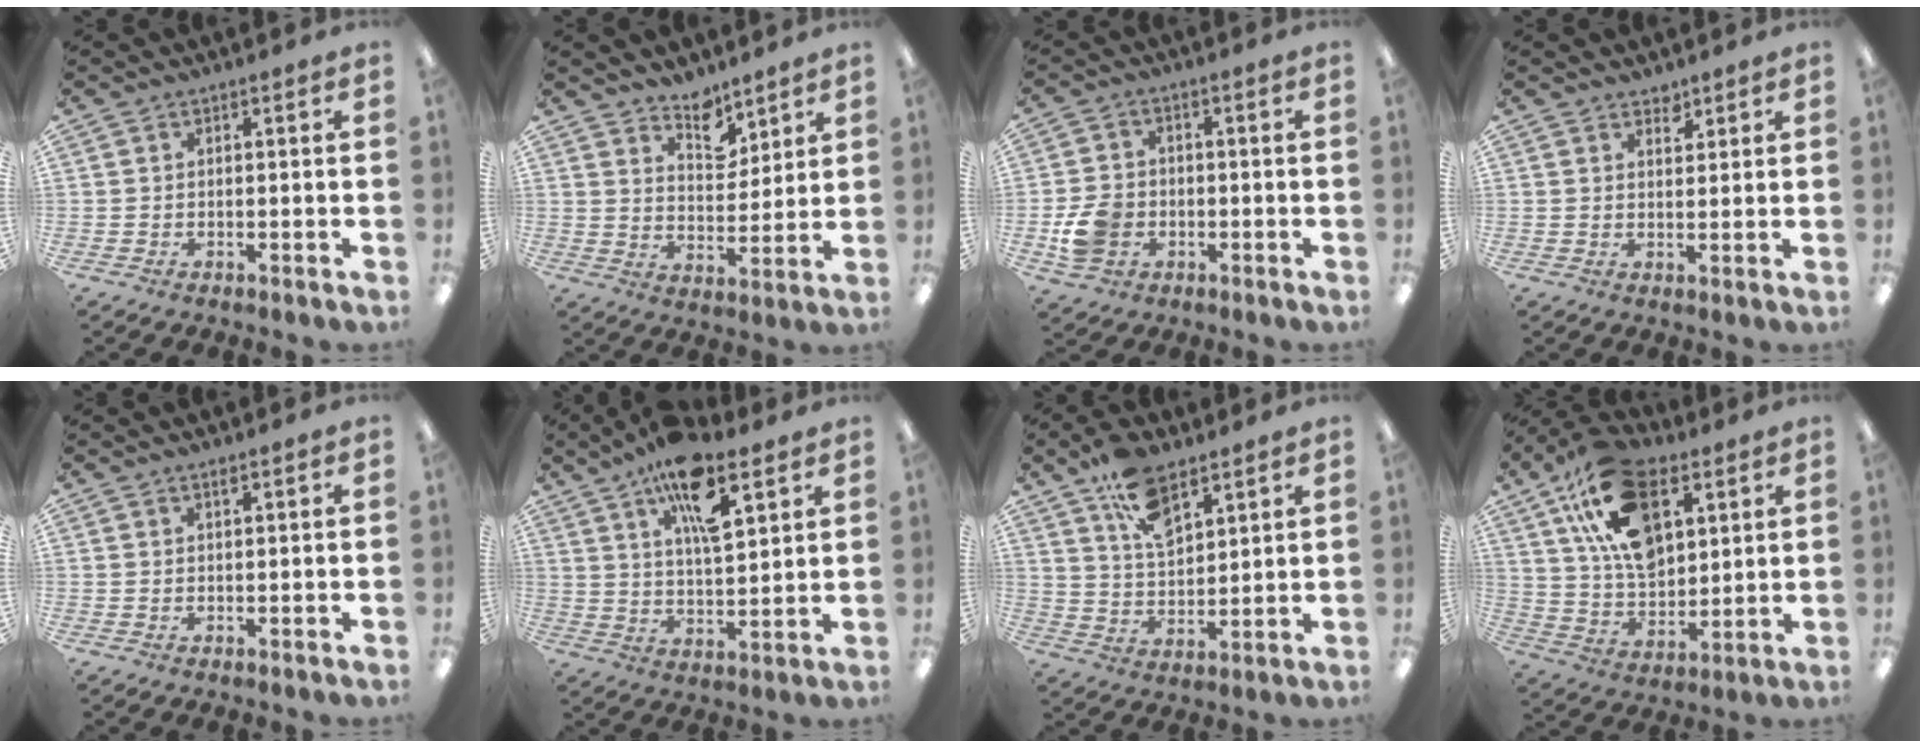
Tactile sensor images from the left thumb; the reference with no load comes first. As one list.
[{"total": 9.1, "force": [7.5, 4.4, 2.7], "torque": [-0.024, -0.056, 0.134]}, {"total": 7.5, "force": [-2.2, 6.1, 3.9], "torque": [-0.074, 0.013, -0.037]}, {"total": 2.6, "force": [2.3, 1.1, 0.5], "torque": [0.005, -0.016, 0.042]}, {"total": 1.0, "force": [0.9, 0.2, 0.5], "torque": [-0.011, 0.000, 0.016]}, {"total": 15.1, "force": [9.3, 5.7, 10.5], "torque": [-0.172, -0.038, 0.155]}, {"total": 12.3, "force": [8.1, 6.2, 6.8], "torque": [-0.114, -0.036, 0.146]}, {"total": 20.1, "force": [9.9, 11.8, 13.0], "torque": [-0.244, -0.024, 0.179]}]